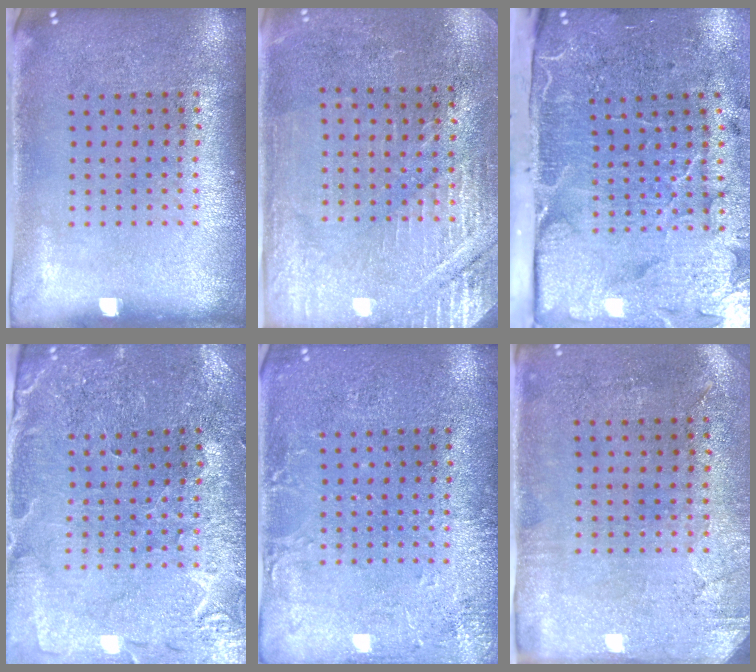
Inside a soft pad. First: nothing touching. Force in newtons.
{"total": 2.9, "press": 2.8, "slide": 0.5}
{"total": 5.2, "press": 4.1, "slide": 3.2}
{"total": 1.0, "press": 1.0, "slide": 0.2}
{"total": 2.5, "press": 2.5, "slide": 0.3}
{"total": 2.9, "press": 2.4, "slide": 1.7}